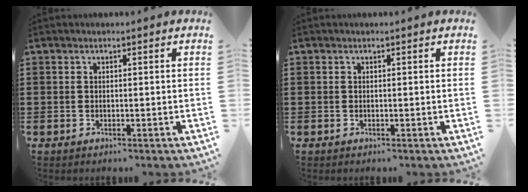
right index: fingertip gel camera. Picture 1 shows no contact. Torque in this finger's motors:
{"motor_torque": [0.06, 0.62, 0.00, 0.01]}